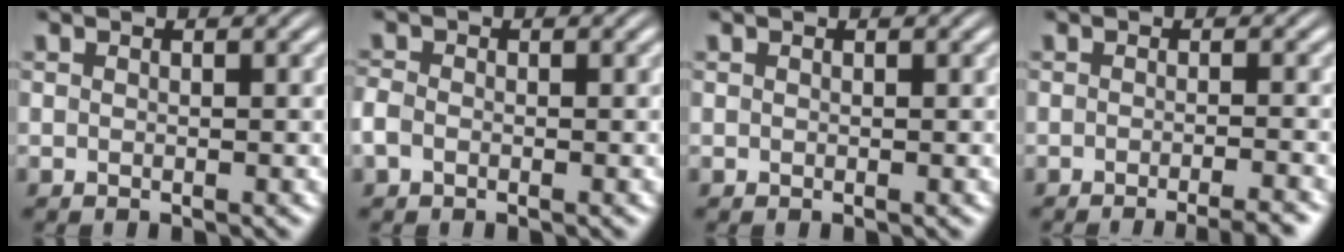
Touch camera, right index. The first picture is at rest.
{"total": 1.7, "force": [-0.7, 1.3, 0.8], "torque": [-0.031, -0.009, -0.011]}
{"total": 0.0}
{"total": 3.5, "force": [-3.1, 0.3, 1.6], "torque": [-0.013, -0.002, -0.051]}